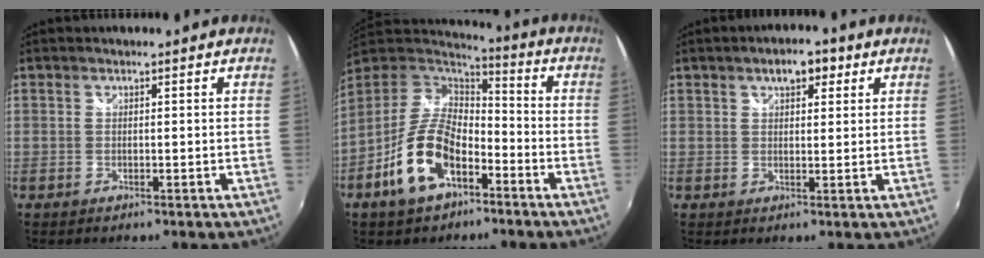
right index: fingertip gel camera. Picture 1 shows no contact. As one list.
[{"total": 14.6, "force": [-6.9, 7.7, 10.3], "torque": [-0.216, 0.004, -0.122]}, {"total": 4.7, "force": [2.4, 2.4, 3.2], "torque": [-0.046, 0.016, 0.036]}]